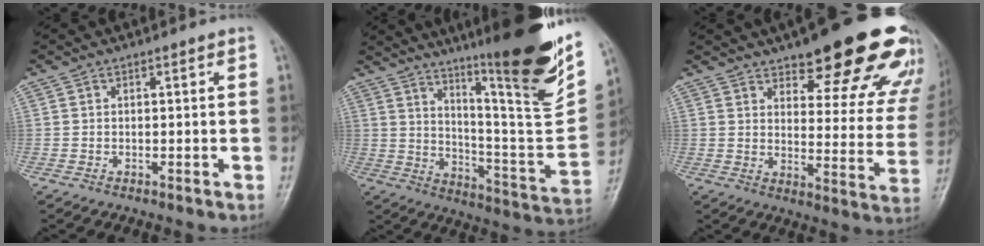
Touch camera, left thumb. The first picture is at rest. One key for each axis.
{"total": 25.7, "fx": 16.0, "fy": 3.5, "fz": 19.9, "tx": -0.268, "ty": -0.083, "tz": 0.248}
{"total": 23.9, "fx": 17.1, "fy": 7.7, "fz": 14.9, "tx": -0.140, "ty": -0.082, "tz": 0.207}